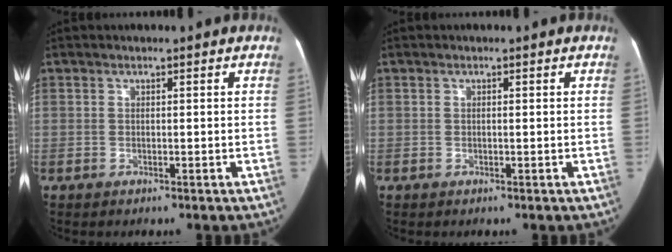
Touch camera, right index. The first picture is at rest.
{"total": 0.0}